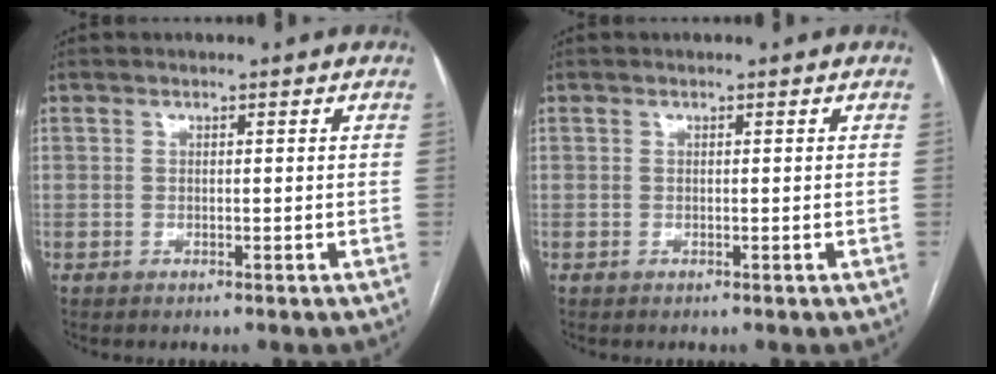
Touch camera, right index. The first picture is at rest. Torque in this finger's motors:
{"motor_torque": [0.00, 0.00, 0.00, 0.00]}